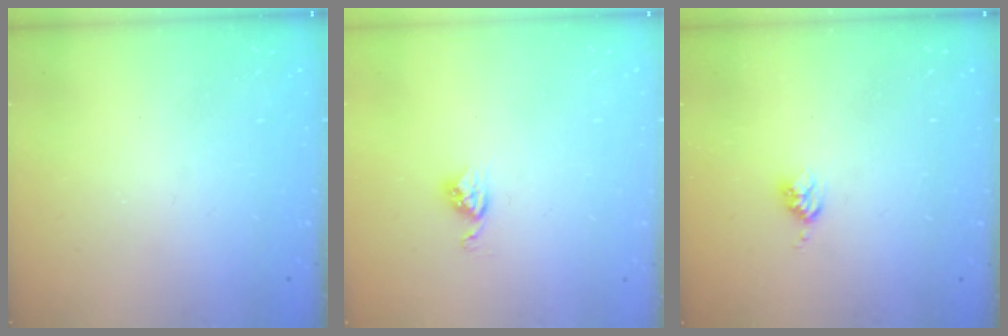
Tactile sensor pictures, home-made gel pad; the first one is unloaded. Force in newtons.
{"total": 3.5, "press": 3.5, "slide": 0.5}
{"total": 3.7, "press": 3.6, "slide": 0.5}